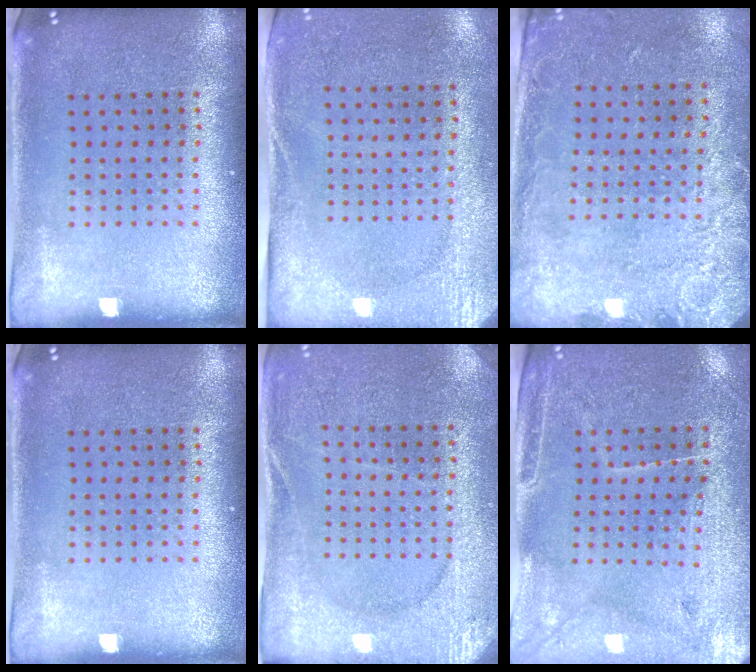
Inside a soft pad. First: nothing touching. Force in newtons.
{"total": 2.7, "press": 2.1, "slide": 1.7}
{"total": 2.7, "press": 2.0, "slide": 1.8}
{"total": 0.0}
{"total": 2.7, "press": 2.7, "slide": 0.2}
{"total": 3.2, "press": 2.9, "slide": 1.3}